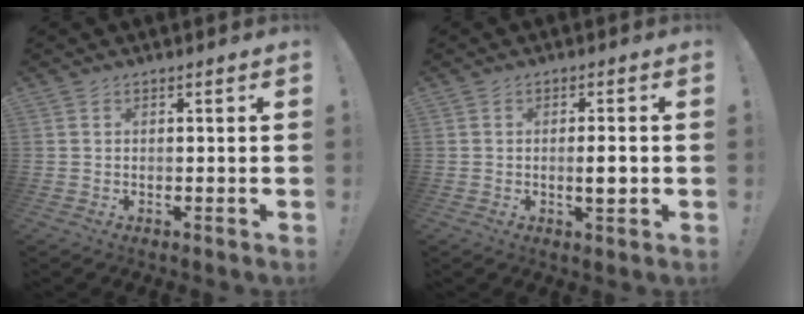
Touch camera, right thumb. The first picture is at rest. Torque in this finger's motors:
{"motor_torque": [1.04, 0.86, 0.58, -0.09, 0.09]}